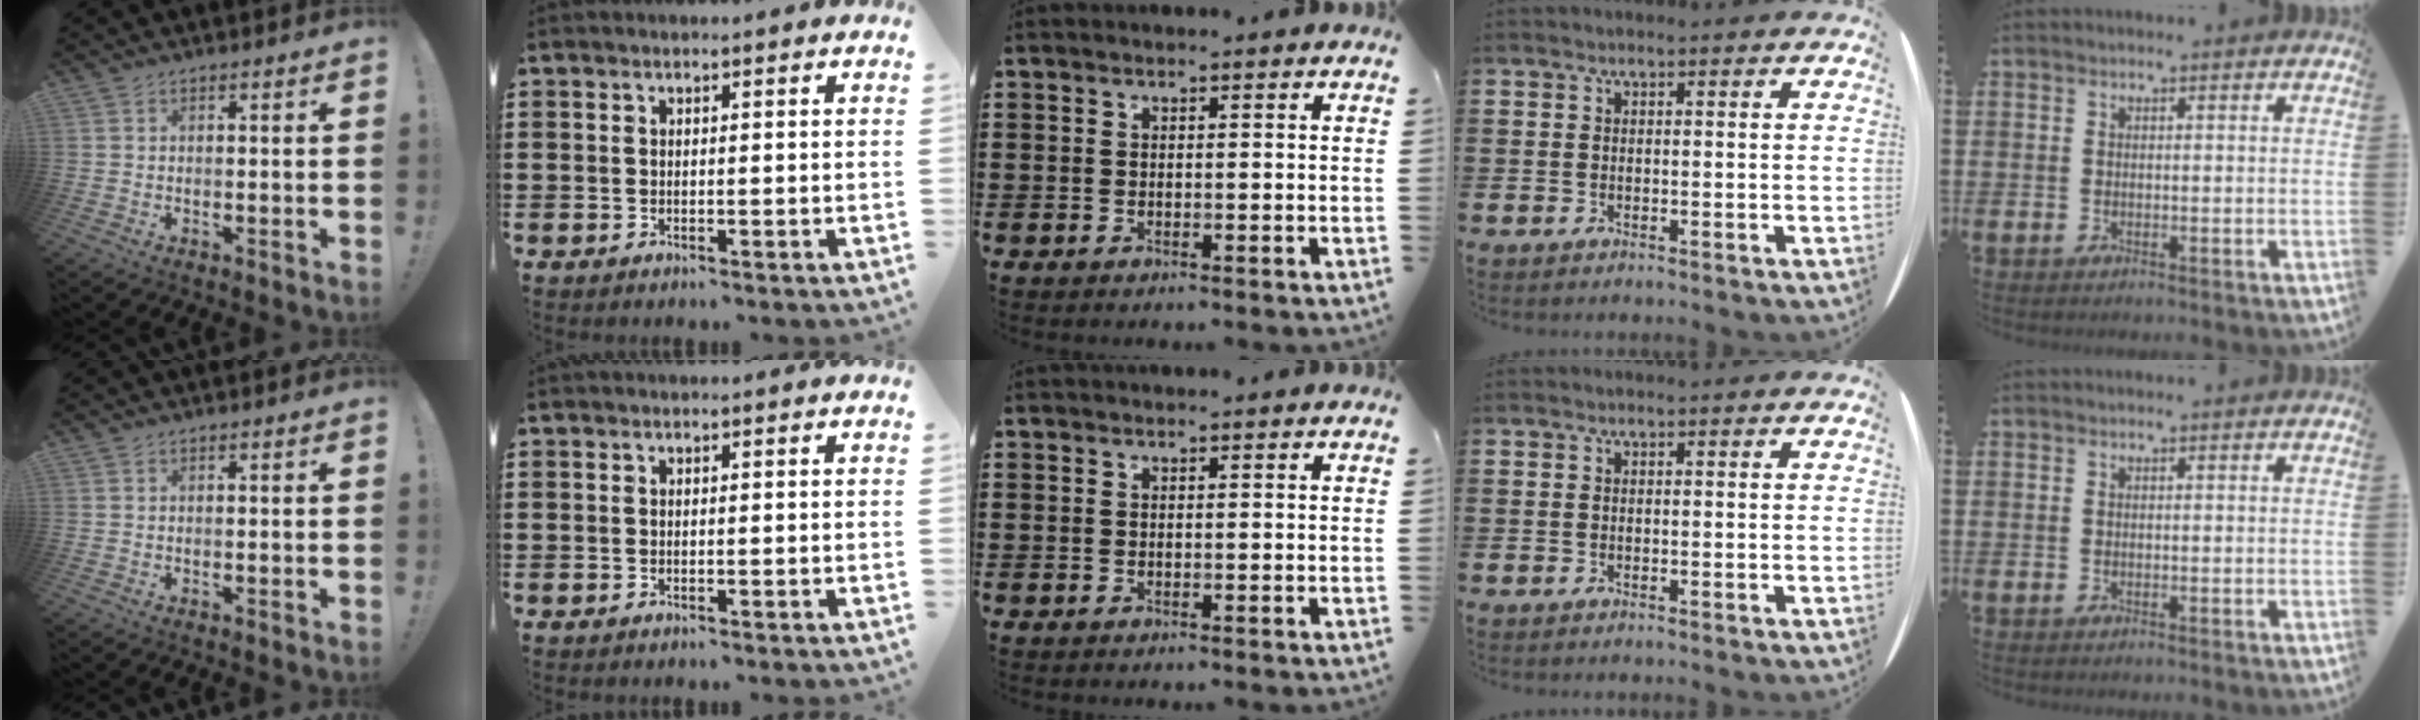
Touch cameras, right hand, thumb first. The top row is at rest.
{}